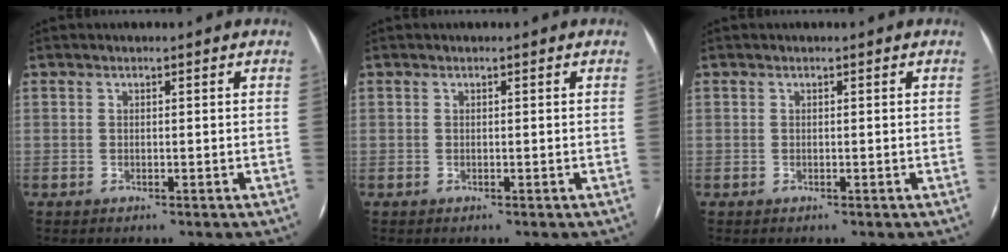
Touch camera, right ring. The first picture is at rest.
{"total": 0.0}
{"total": 0.0}